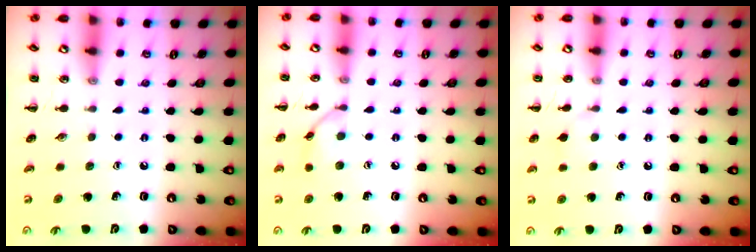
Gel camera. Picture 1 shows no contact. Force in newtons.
{"total": 7.4, "press": 7.3, "slide": 0.9}
{"total": 5.6, "press": 5.3, "slide": 1.7}